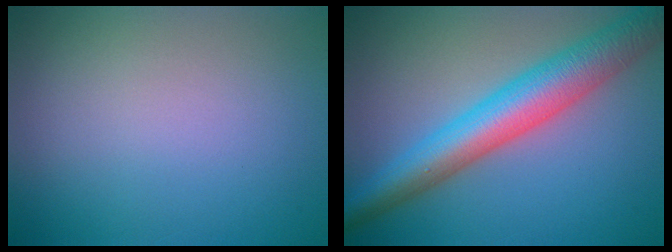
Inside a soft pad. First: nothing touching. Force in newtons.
{"total": 7.8, "press": 7.8, "slide": 0.2}